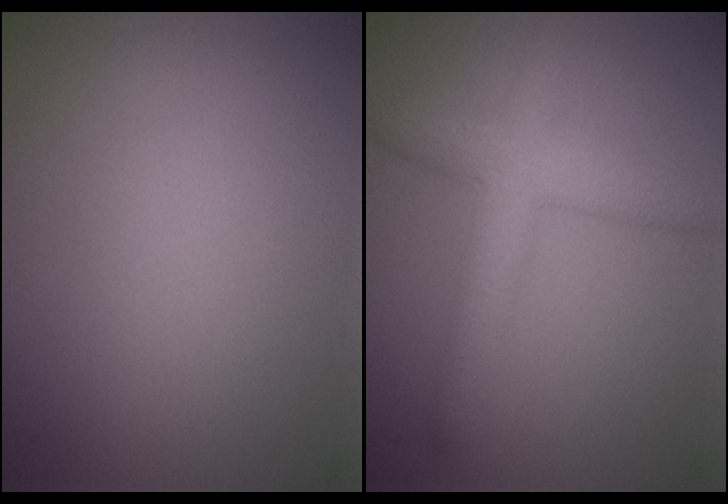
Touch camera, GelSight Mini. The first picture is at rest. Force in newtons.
{"total": 4.0, "press": 3.9, "slide": 0.2}